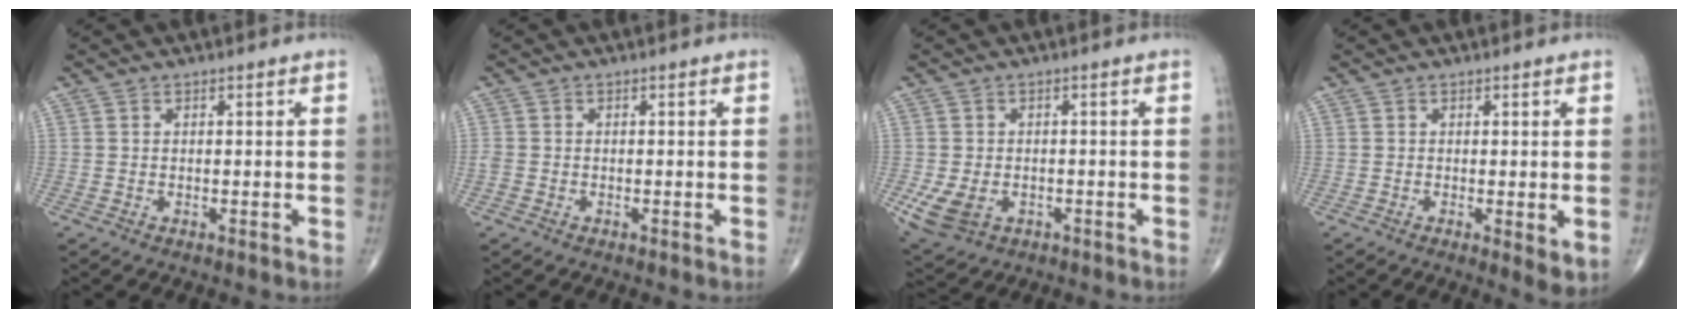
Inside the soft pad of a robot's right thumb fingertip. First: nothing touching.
{"total": 1.3, "force": [-0.4, 1.0, 0.6], "torque": [-0.015, 0.001, -0.010]}
{"total": 6.9, "force": [-2.1, 5.0, 4.2], "torque": [-0.082, 0.001, -0.026]}
{"total": 3.4, "force": [-0.3, 1.0, 3.2], "torque": [-0.049, -0.013, -0.008]}